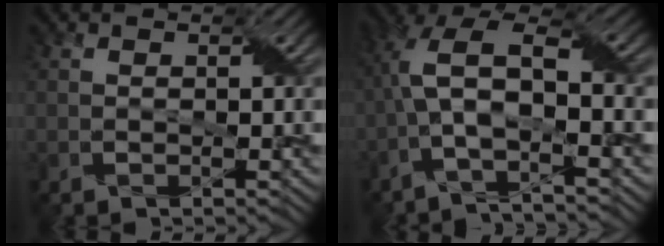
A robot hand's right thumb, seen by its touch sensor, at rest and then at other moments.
{"total": 9.2, "force": [-1.9, 3.3, 8.4], "torque": [-0.185, 0.015, -0.047]}